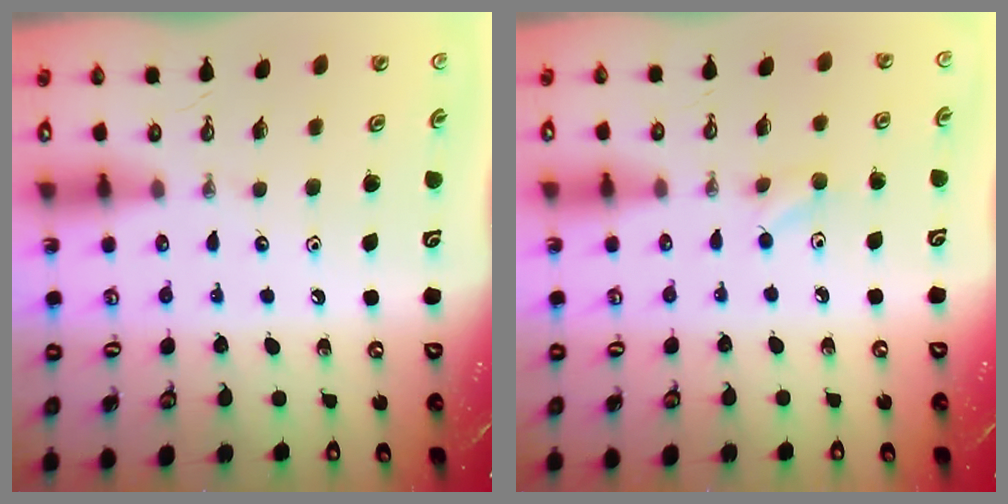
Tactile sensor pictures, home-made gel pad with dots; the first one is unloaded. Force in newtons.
{"total": 4.5, "press": 4.5, "slide": 0.8}